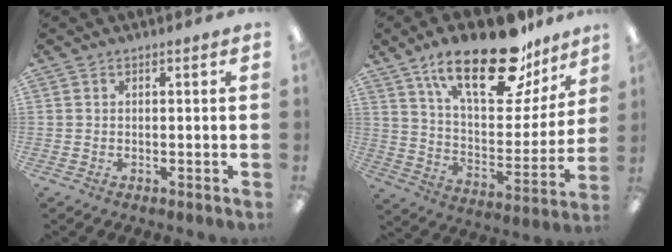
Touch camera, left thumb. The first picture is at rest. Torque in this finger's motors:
{"motor_torque": [0.45, 0.49, 1.55, -1.22, 0.28]}